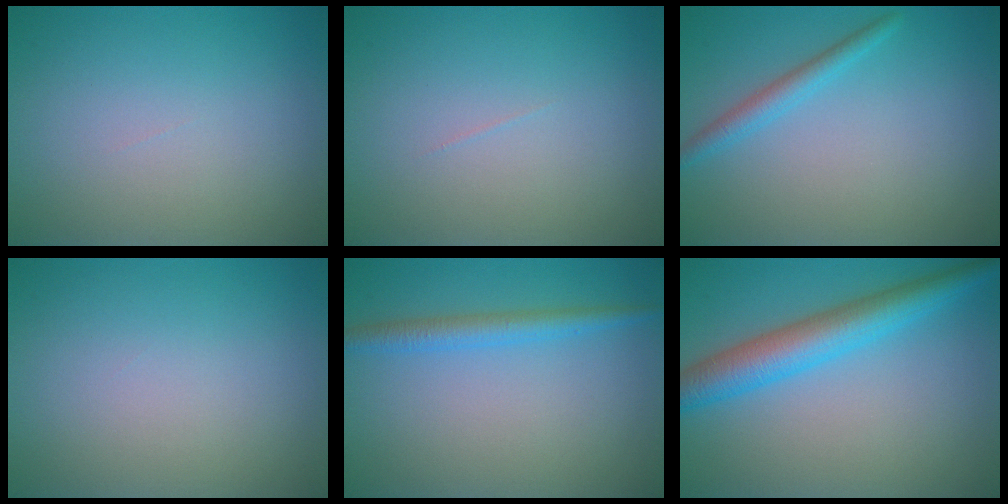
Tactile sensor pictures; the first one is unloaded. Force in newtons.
{"total": 0.0}
{"total": 2.0, "press": 2.0, "slide": 0.0}
{"total": 0.0}
{"total": 2.4, "press": 2.4, "slide": 0.1}
{"total": 5.6, "press": 5.6, "slide": 0.1}